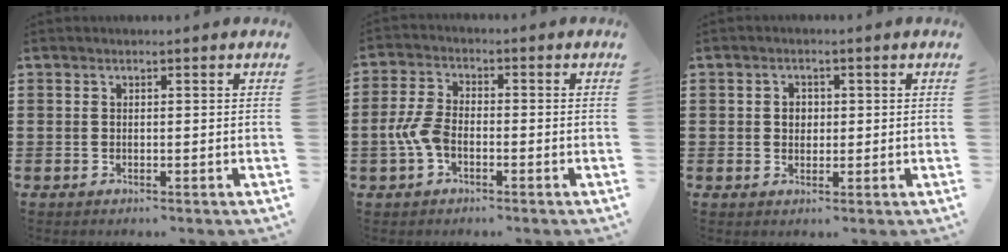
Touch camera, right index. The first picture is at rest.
{"total": 5.1, "force": [-1.6, 3.0, 3.8], "torque": [-0.109, -0.005, -0.040]}
{"total": 2.0, "force": [0.2, 1.7, 0.9], "torque": [-0.022, 0.010, 0.003]}